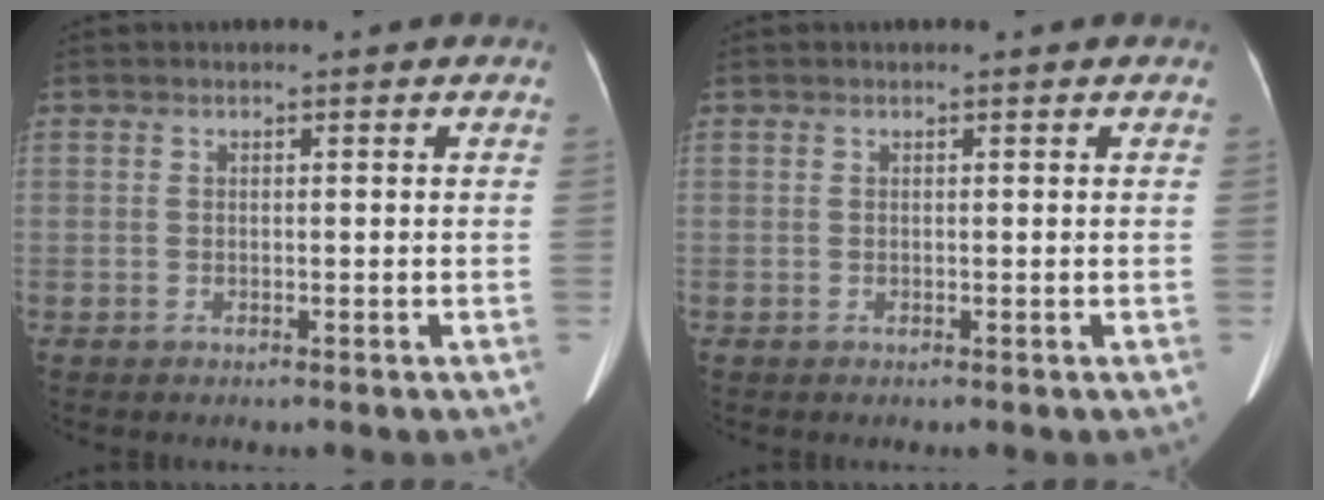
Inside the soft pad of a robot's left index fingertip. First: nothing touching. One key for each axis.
{"total": 0.0}